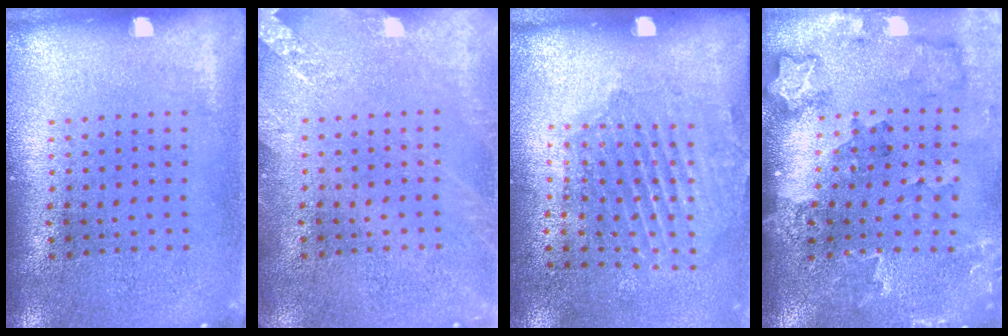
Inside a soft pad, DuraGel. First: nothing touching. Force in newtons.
{"total": 2.1, "press": 2.1, "slide": 0.2}
{"total": 1.9, "press": 1.3, "slide": 1.4}
{"total": 1.9, "press": 1.8, "slide": 0.4}